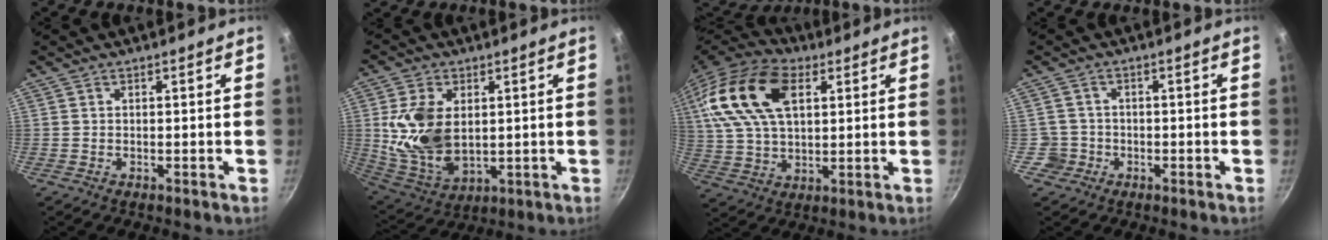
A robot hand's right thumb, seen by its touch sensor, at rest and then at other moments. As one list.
[{"total": 14.1, "force": [2.0, 8.8, 10.8], "torque": [-0.197, -0.025, 0.053]}, {"total": 20.5, "force": [7.0, 11.8, 15.2], "torque": [-0.291, 0.002, 0.124]}, {"total": 3.4, "force": [-1.0, 3.2, 0.1], "torque": [0.021, 0.023, -0.014]}]